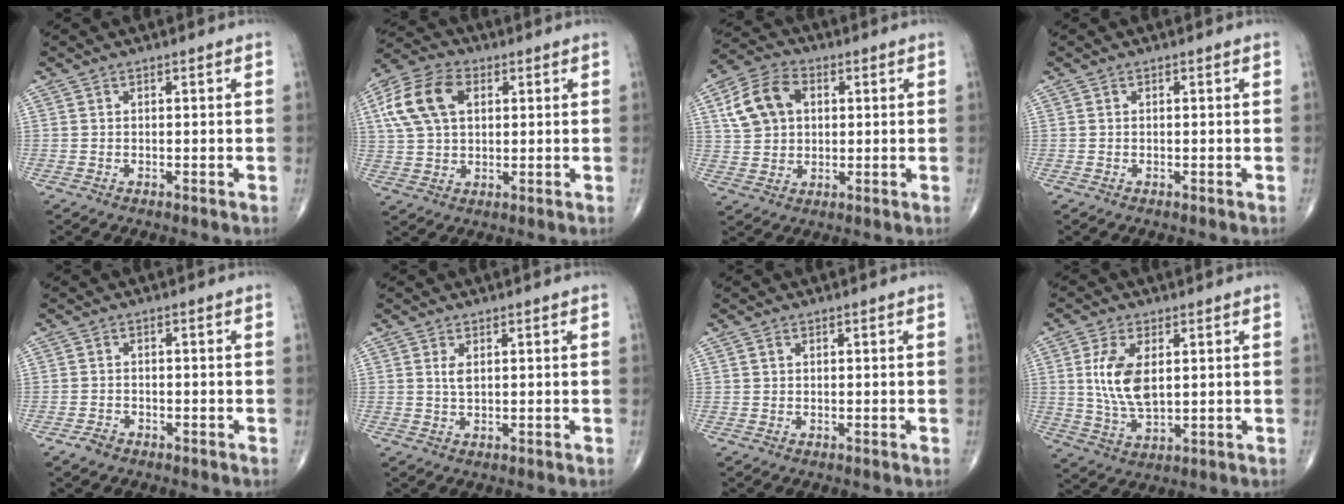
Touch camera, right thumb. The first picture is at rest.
{"total": 12.7, "force": [3.6, 8.1, 9.0], "torque": [-0.174, 0.014, 0.064]}
{"total": 10.7, "force": [2.8, 7.8, 6.7], "torque": [-0.113, 0.011, 0.049]}
{"total": 0.0}
{"total": 2.0, "force": [-1.4, 1.2, 0.7], "torque": [-0.017, 0.007, -0.023]}
{"total": 1.8, "force": [0.6, 0.8, 1.5], "torque": [-0.031, -0.002, 0.015]}
{"total": 0.7, "force": [0.3, 0.5, 0.4], "torque": [-0.006, 0.001, 0.006]}
{"total": 9.7, "force": [1.9, 5.0, 8.1], "torque": [-0.161, -0.013, 0.042]}